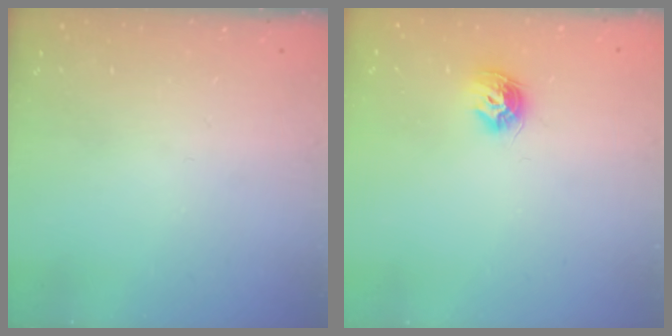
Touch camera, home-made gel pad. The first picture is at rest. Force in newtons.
{"total": 8.3, "press": 8.3, "slide": 0.2}